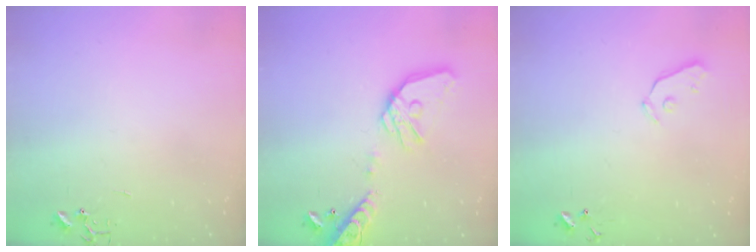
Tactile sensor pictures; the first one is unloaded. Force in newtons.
{"total": 17.0, "press": 16.8, "slide": 2.6}
{"total": 3.8, "press": 3.8, "slide": 0.4}